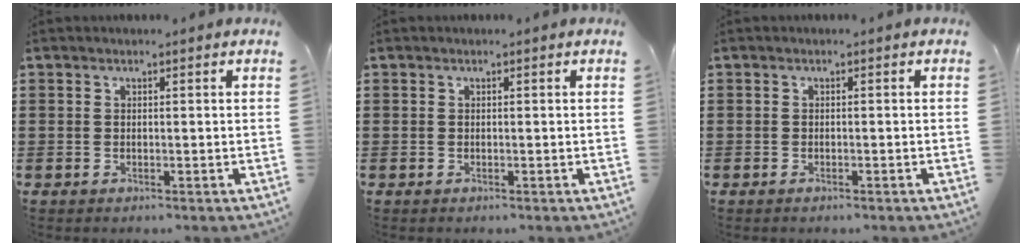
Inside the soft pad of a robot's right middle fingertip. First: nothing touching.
{"total": 0.0}
{"total": 0.5, "force": [-0.5, 0.1, 0.1], "torque": [-0.004, -0.001, -0.010]}